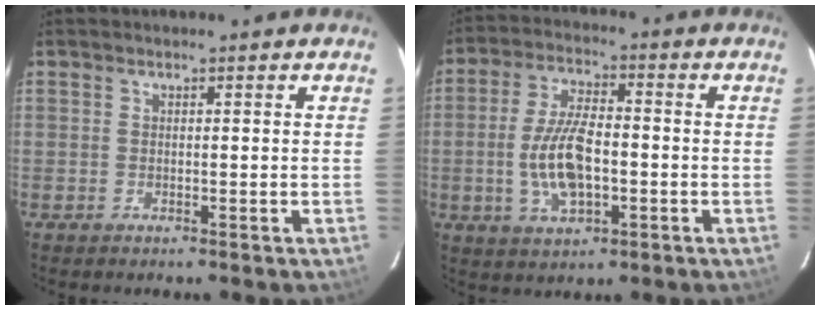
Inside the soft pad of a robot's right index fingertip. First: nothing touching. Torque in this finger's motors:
{"motor_torque": [0.39, 0.06, 0.24, 0.08]}